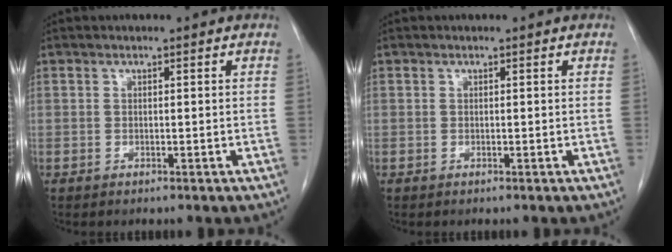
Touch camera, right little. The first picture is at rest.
{"total": 0.0}